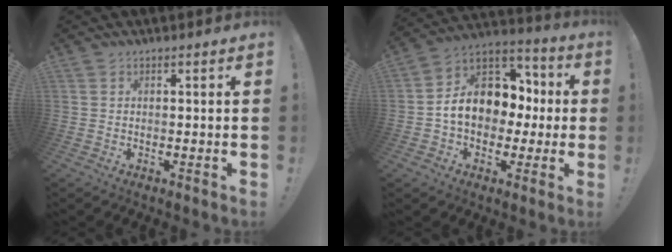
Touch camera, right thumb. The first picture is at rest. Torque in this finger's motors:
{"motor_torque": [2.19, 2.32, 1.44, -0.36, 0.07]}